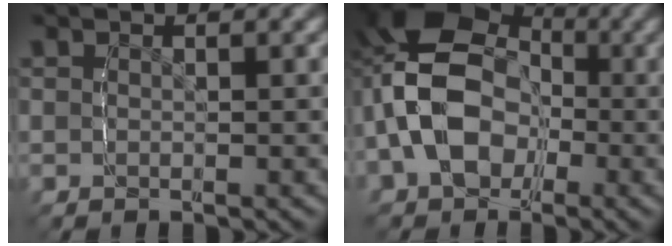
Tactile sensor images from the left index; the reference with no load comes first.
{"total": 11.9, "force": [-1.0, 11.2, 4.1], "torque": [-0.142, -0.038, -0.026]}